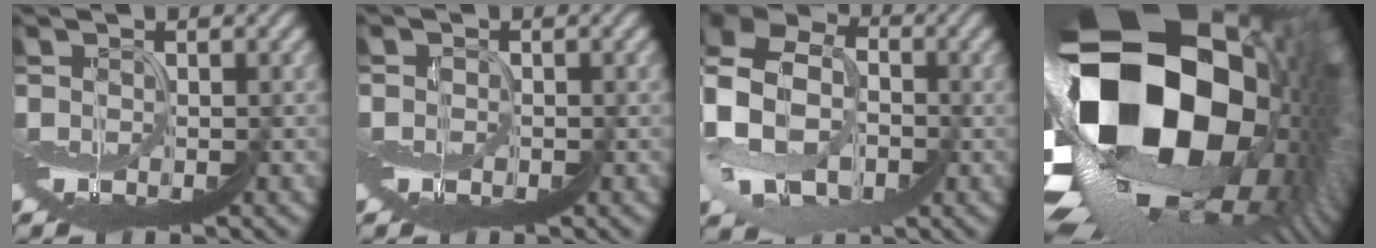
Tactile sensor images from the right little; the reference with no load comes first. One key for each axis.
{"total": 1.3, "fx": -0.4, "fy": 1.1, "fz": 0.6, "tx": 0.012, "ty": 0.003, "tz": -0.009}
{"total": 9.3, "fx": -1.4, "fy": 7.6, "fz": 5.2, "tx": -0.131, "ty": 0.002, "tz": -0.041}
{"total": 17.1, "fx": -0.9, "fy": 11.7, "fz": 12.4, "tx": -0.215, "ty": -0.040, "tz": -0.025}